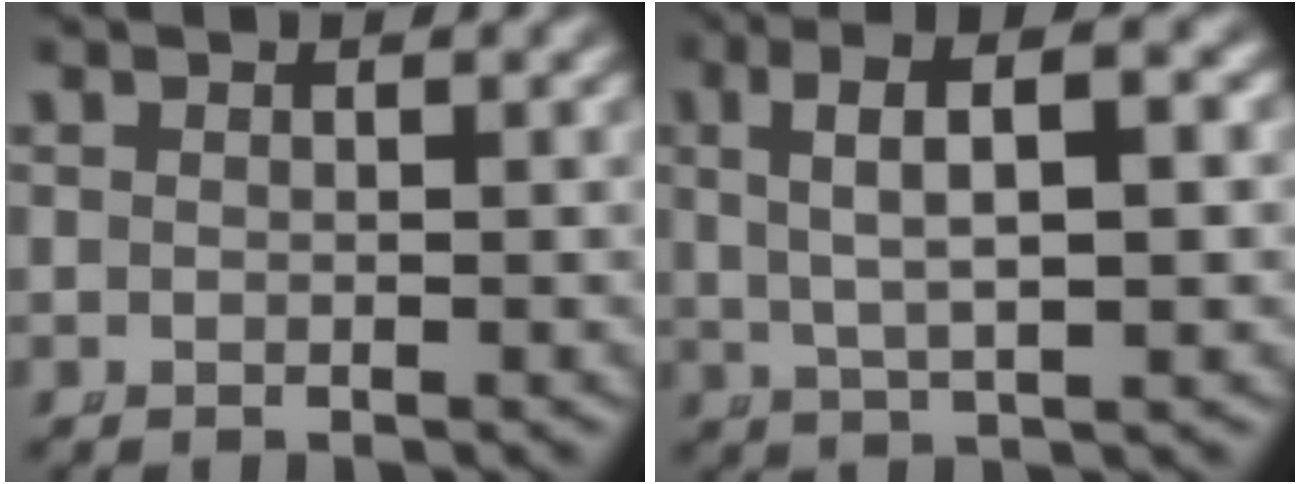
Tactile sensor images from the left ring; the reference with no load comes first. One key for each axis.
{"total": 5.6, "fx": 2.2, "fy": 1.4, "fz": 5.0, "tx": -0.078, "ty": 0.018, "tz": 0.036}